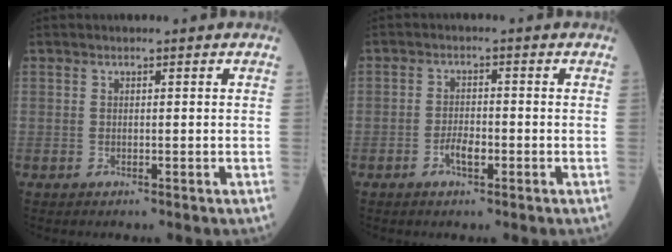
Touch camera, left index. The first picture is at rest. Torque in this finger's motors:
{"motor_torque": [-0.04, 0.07, 0.05, 0.01]}